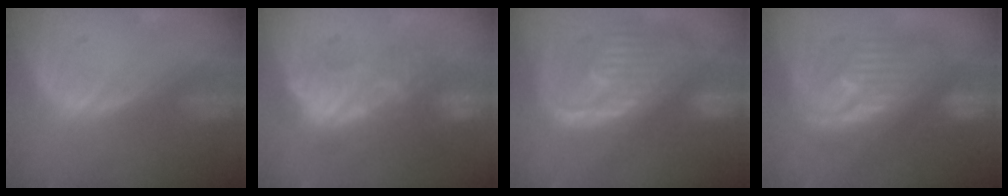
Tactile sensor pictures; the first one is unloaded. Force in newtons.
{"total": 9.3, "press": 8.9, "slide": 2.6}
{"total": 12.5, "press": 10.7, "slide": 6.5}
{"total": 10.7, "press": 10.7, "slide": 0.9}